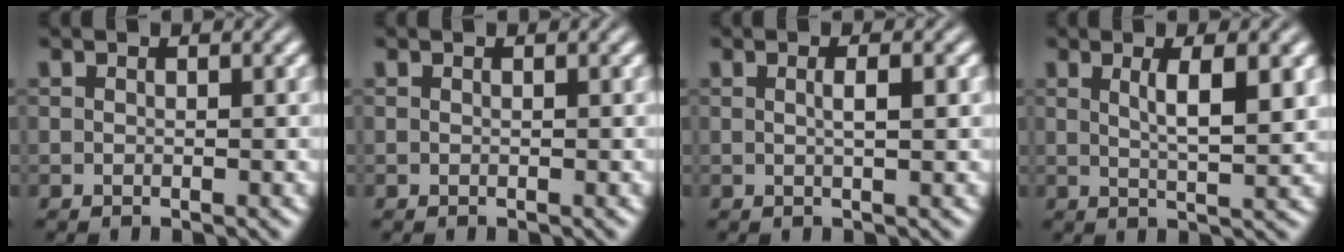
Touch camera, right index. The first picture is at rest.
{"total": 0.0}
{"total": 1.5, "force": [0.0, -0.9, 1.3], "torque": [-0.013, 0.000, 0.002]}
{"total": 3.4, "force": [1.2, -1.0, 3.0], "torque": [-0.037, -0.003, 0.028]}